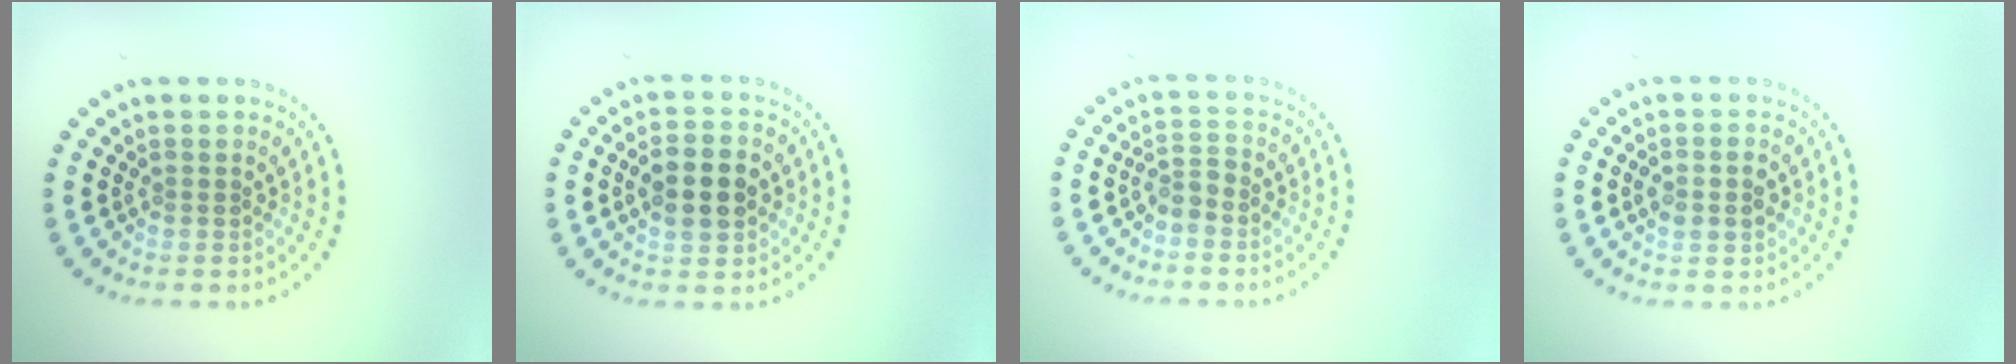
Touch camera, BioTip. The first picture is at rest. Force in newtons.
{"total": 4.3, "press": 4.3, "slide": 0.1}
{"total": 1.5, "press": 1.3, "slide": 0.7}
{"total": 1.9, "press": 1.9, "slide": 0.2}